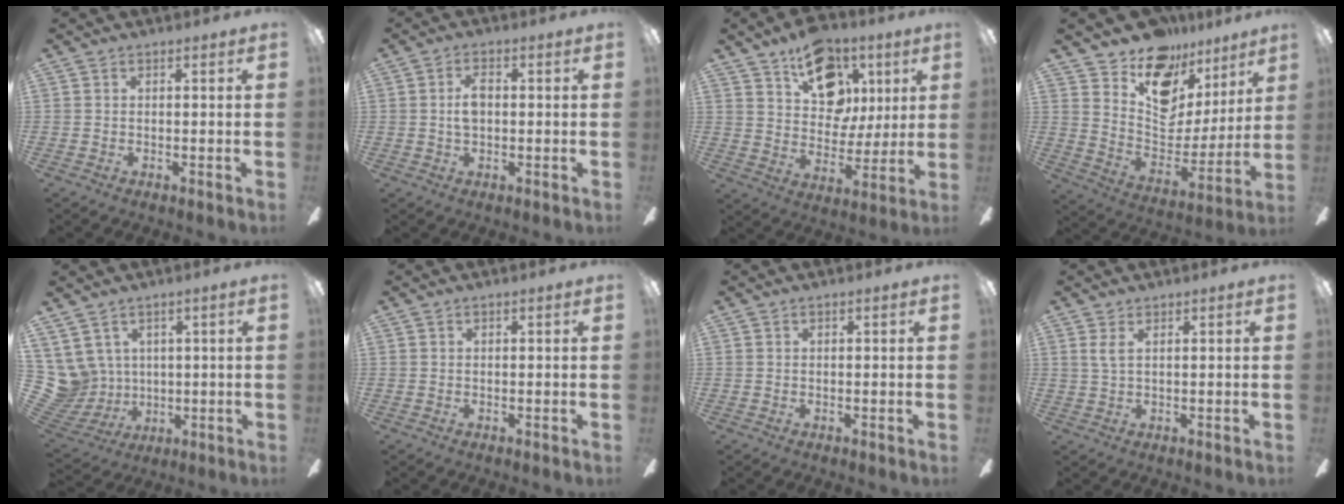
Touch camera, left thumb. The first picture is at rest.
{"total": 4.5, "force": [0.2, 2.5, 3.7], "torque": [-0.071, 0.004, -0.002]}
{"total": 18.0, "force": [9.0, 12.6, 9.2], "torque": [-0.123, -0.038, 0.165]}
{"total": 14.7, "force": [11.0, 8.4, 5.0], "torque": [-0.086, -0.087, 0.197]}
{"total": 9.6, "force": [3.4, 8.7, 2.4], "torque": [-0.112, -0.026, 0.071]}
{"total": 0.0}
{"total": 0.0}
{"total": 2.2, "force": [1.2, 0.6, 1.7], "torque": [-0.039, 0.000, 0.022]}